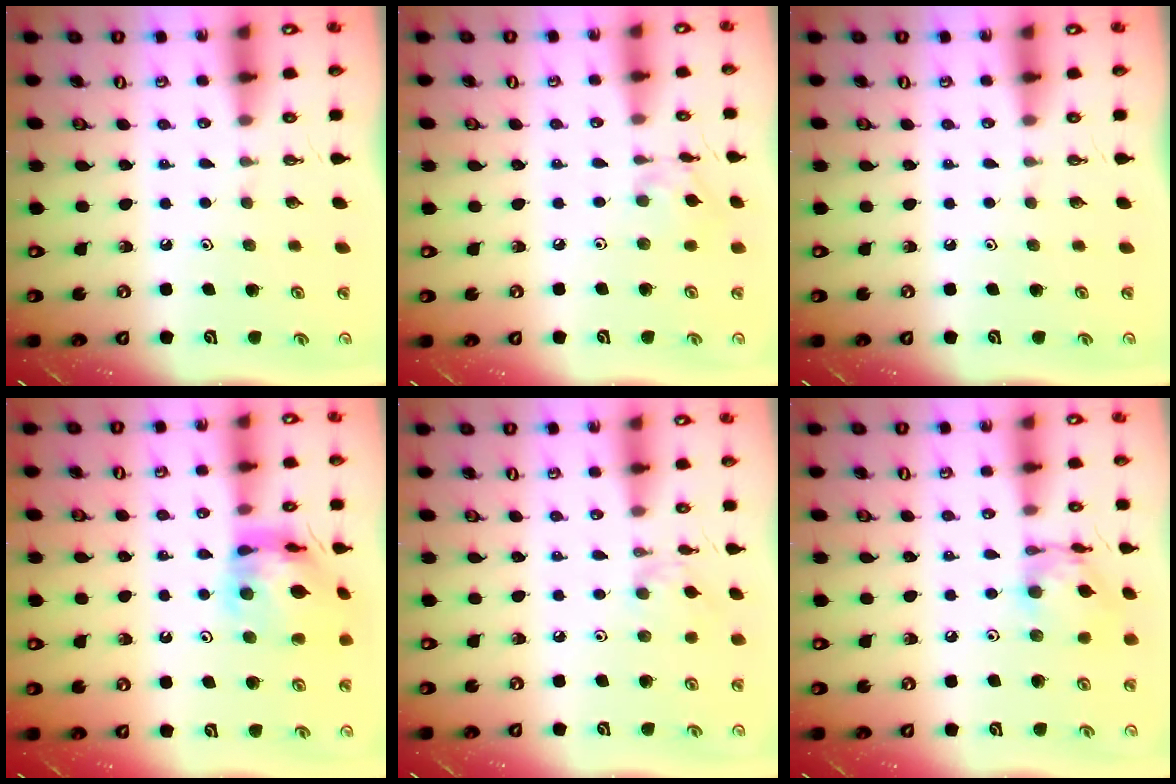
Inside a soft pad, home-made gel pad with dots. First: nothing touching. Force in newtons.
{"total": 7.4, "press": 7.4, "slide": 0.4}
{"total": 0.0}
{"total": 13.5, "press": 13.4, "slide": 1.5}
{"total": 3.0, "press": 3.0, "slide": 0.5}
{"total": 12.1, "press": 12.1, "slide": 0.9}